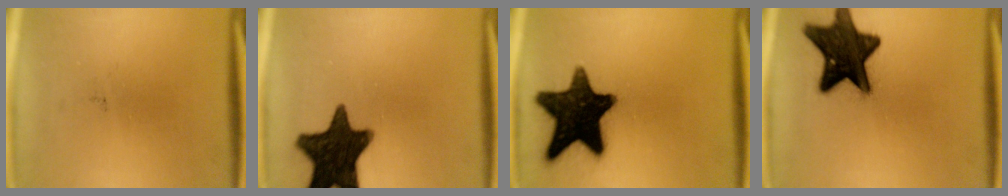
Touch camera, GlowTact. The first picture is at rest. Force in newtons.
{"total": 16.3}
{"total": 17.6}
{"total": 16.6}